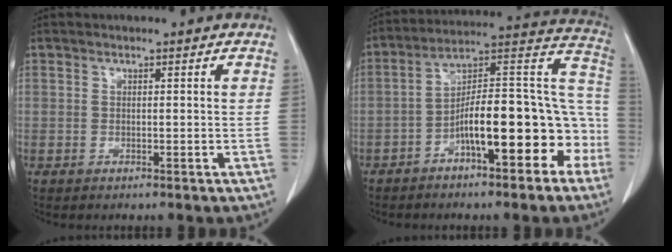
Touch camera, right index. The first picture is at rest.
{"total": 16.8, "force": [-6.4, 4.8, 14.7], "torque": [-0.207, 0.052, -0.096]}